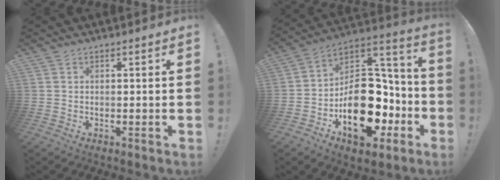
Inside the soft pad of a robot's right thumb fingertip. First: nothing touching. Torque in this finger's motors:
{"motor_torque": [3.15, 1.86, 1.80, -0.97, 0.16]}